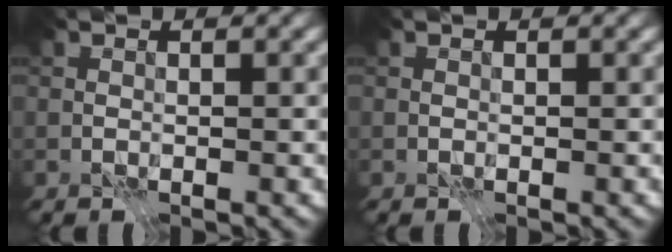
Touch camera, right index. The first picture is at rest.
{"total": 0.0}